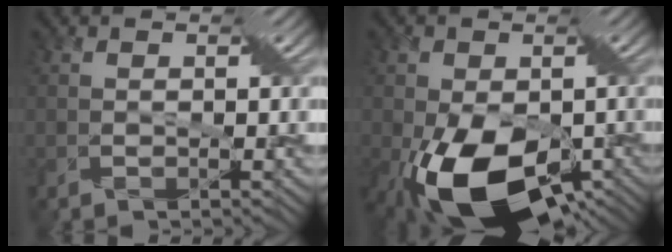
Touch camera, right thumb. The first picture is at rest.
{"total": 16.0, "force": [-5.7, 9.3, 11.7], "torque": [-0.202, -0.045, -0.086]}